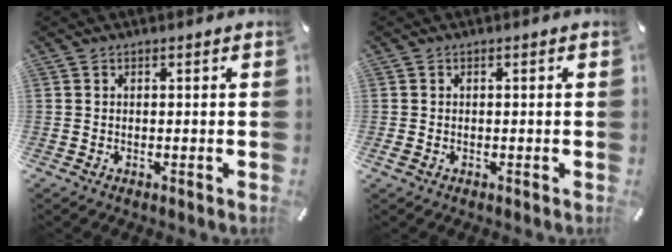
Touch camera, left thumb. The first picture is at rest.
{"total": 0.5, "force": [-0.3, 0.4, 0.2], "torque": [-0.003, 0.002, -0.006]}